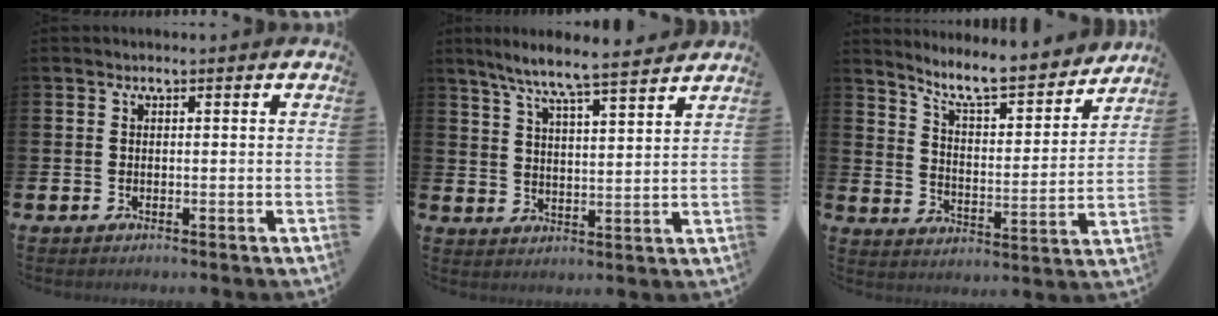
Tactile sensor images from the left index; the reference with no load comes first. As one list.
[{"total": 7.2, "force": [6.7, -0.2, 2.8], "torque": [-0.073, -0.041, 0.114]}, {"total": 8.4, "force": [7.8, 1.1, 2.8], "torque": [-0.078, -0.061, 0.133]}]